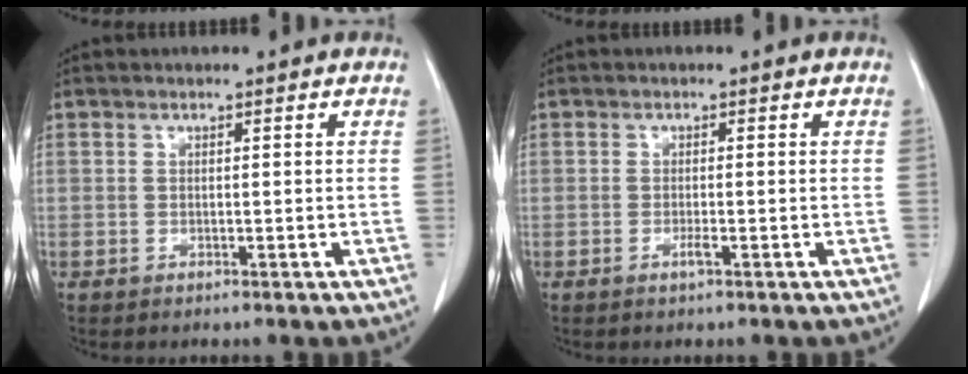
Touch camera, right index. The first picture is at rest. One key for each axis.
{"total": 1.2, "fx": -0.6, "fy": -0.1, "fz": 1.1, "tx": -0.023, "ty": -0.002, "tz": -0.010}